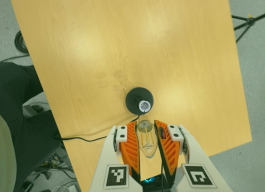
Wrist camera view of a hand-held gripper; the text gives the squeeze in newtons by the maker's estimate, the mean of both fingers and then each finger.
{"total": 21.3, "left": 22.7, "right": 19.9}